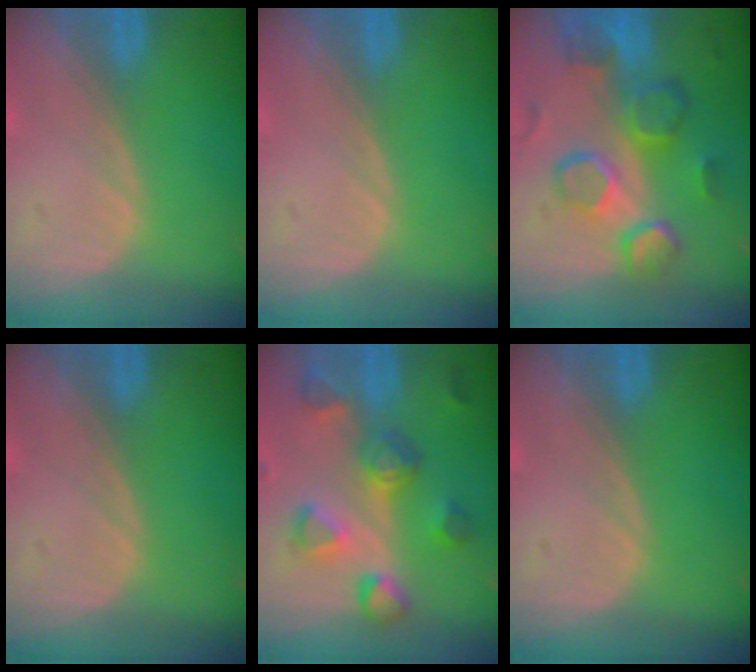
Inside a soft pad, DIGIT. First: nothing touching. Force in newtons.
{"total": 0.0}
{"total": 10.4, "press": 9.0, "slide": 5.1}
{"total": 0.0}
{"total": 8.2, "press": 8.0, "slide": 1.9}
{"total": 0.0}